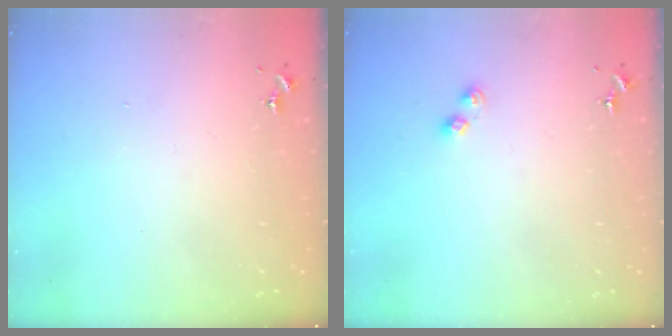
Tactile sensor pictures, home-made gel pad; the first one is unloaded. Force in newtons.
{"total": 3.7, "press": 3.7, "slide": 0.4}